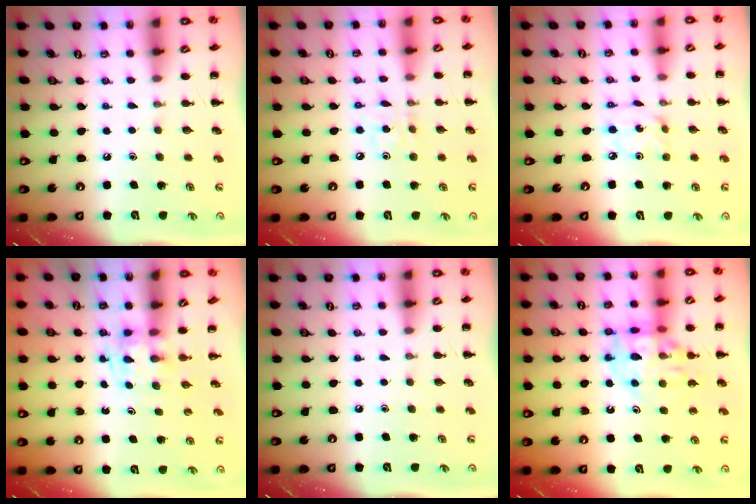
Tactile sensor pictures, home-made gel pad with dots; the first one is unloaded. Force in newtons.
{"total": 3.8, "press": 3.7, "slide": 0.9}
{"total": 3.1, "press": 3.1, "slide": 0.2}
{"total": 1.2, "press": 1.0, "slide": 0.7}
{"total": 0.0}
{"total": 14.1, "press": 13.9, "slide": 2.4}